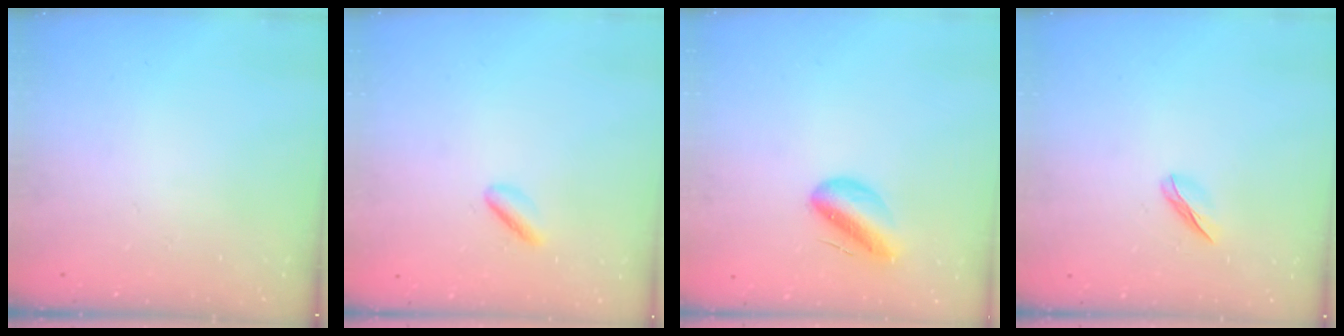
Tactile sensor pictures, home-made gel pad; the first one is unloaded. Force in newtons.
{"total": 2.5, "press": 2.4, "slide": 0.6}
{"total": 8.3, "press": 7.8, "slide": 2.8}
{"total": 3.2, "press": 3.0, "slide": 1.0}